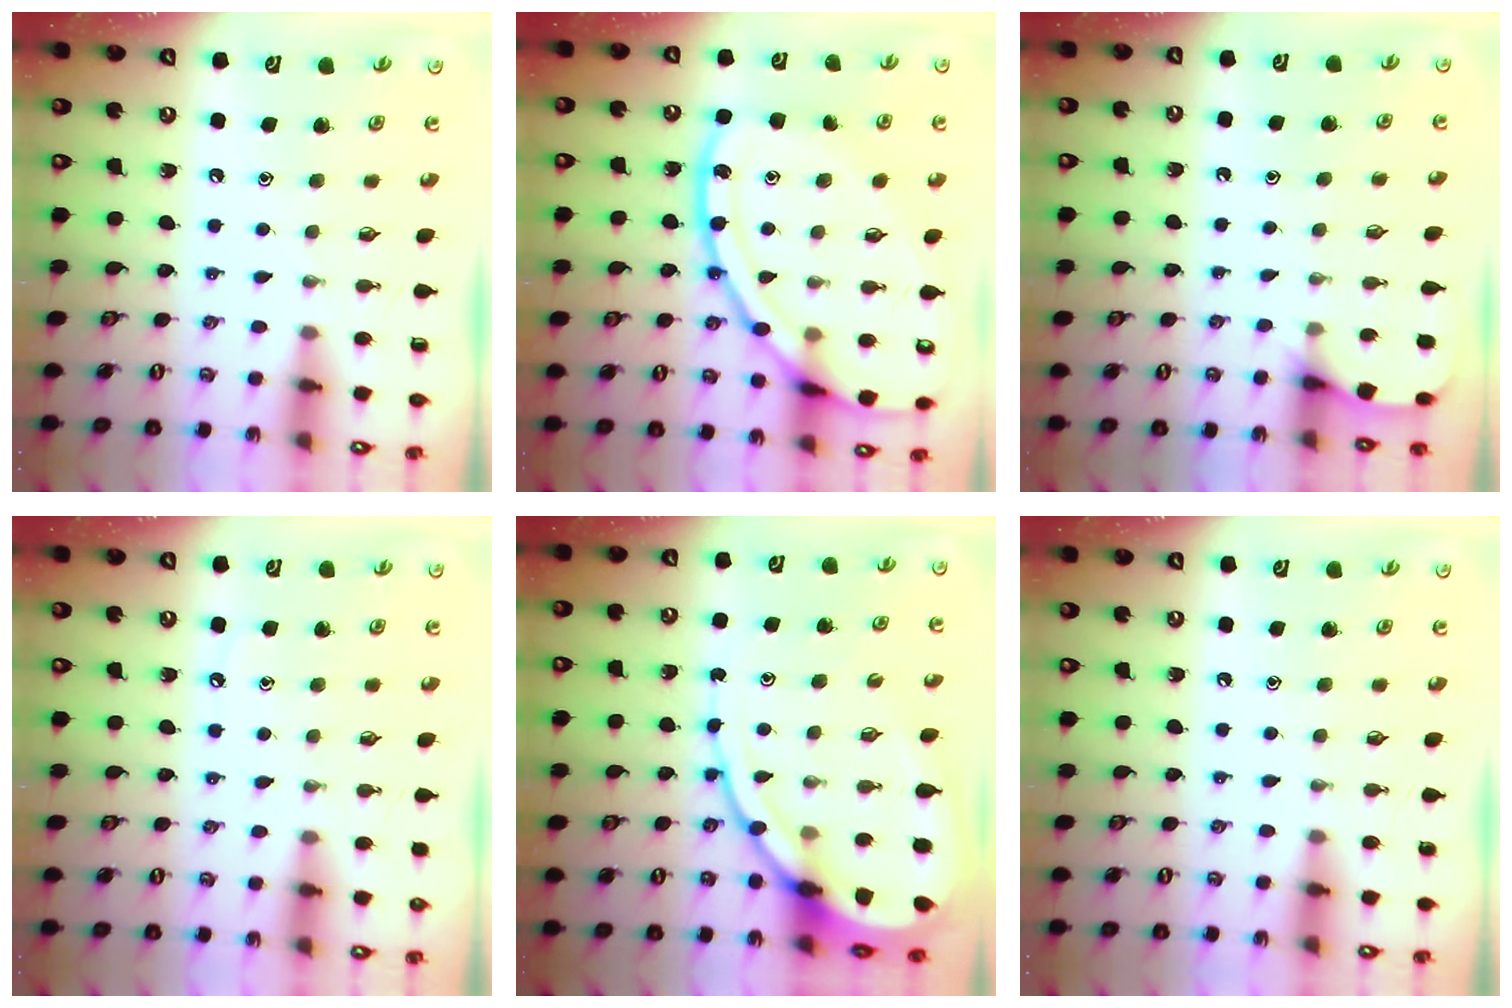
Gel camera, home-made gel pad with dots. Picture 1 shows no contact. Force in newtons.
{"total": 19.6, "press": 19.5, "slide": 2.0}
{"total": 5.3, "press": 5.3, "slide": 0.4}
{"total": 3.7, "press": 3.7, "slide": 0.4}
{"total": 13.9, "press": 13.8, "slide": 1.3}
{"total": 0.0}